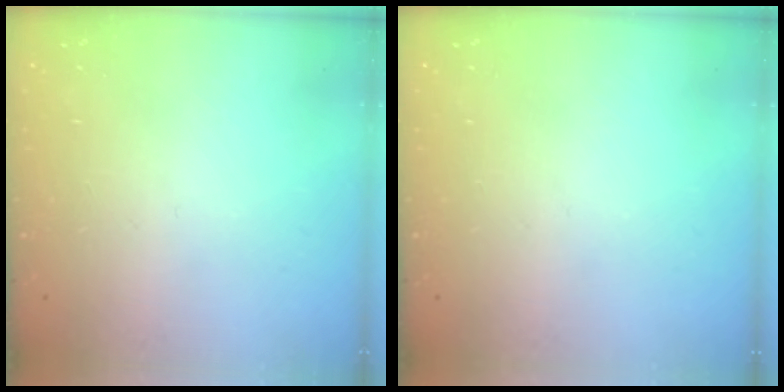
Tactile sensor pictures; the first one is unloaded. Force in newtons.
{"total": 0.0}